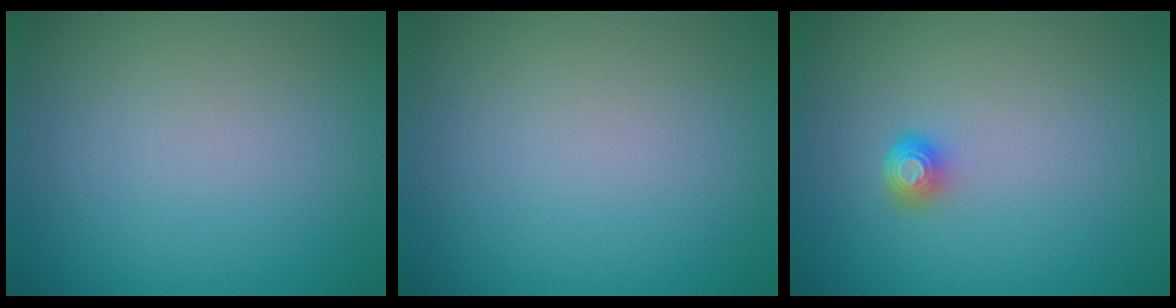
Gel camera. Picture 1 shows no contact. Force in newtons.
{"total": 0.0}
{"total": 1.5, "press": 1.1, "slide": 1.1}